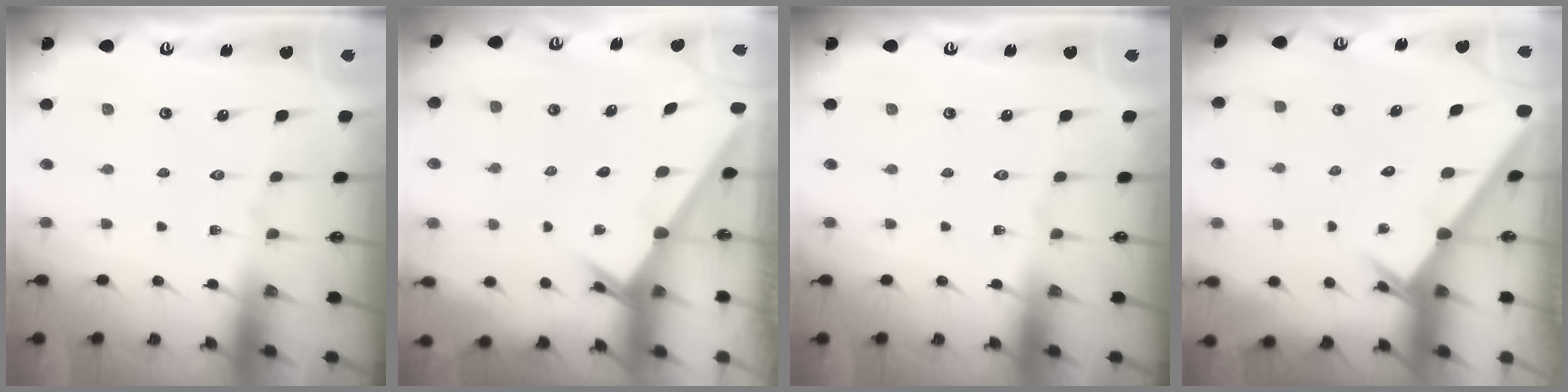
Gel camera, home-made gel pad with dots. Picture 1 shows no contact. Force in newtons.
{"total": 2.4, "press": 2.4, "slide": 0.2}
{"total": 0.0}
{"total": 2.6, "press": 2.6, "slide": 0.1}